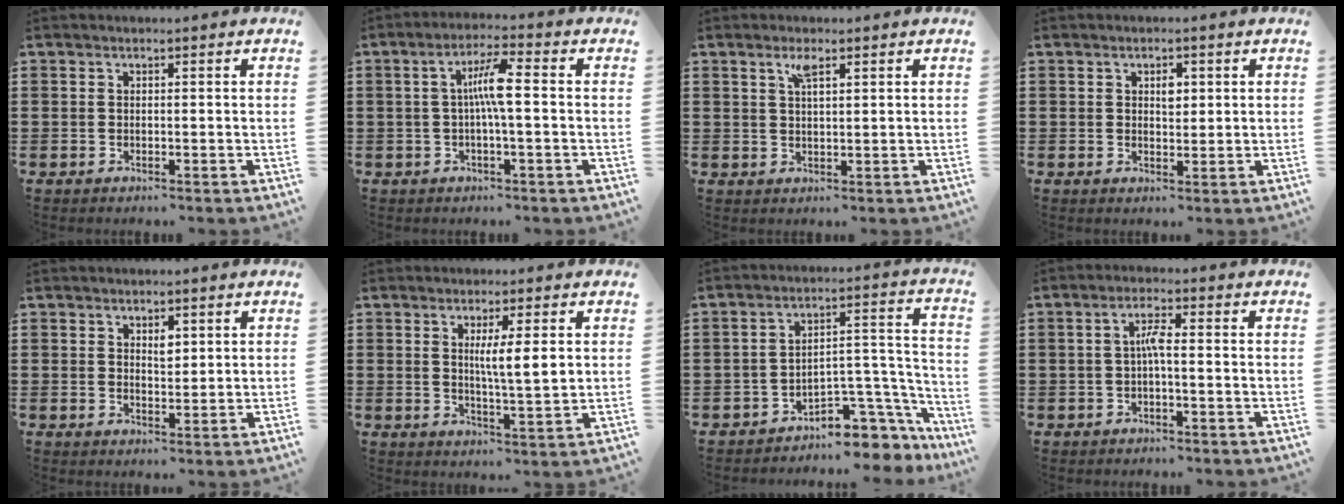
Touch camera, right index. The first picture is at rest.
{"total": 5.6, "force": [-0.1, 0.6, 5.6], "torque": [-0.105, 0.005, -0.007]}
{"total": 2.5, "force": [1.5, 0.6, 2.0], "torque": [-0.035, 0.001, 0.023]}
{"total": 2.3, "force": [0.8, 1.3, 1.7], "torque": [-0.019, 0.000, 0.010]}
{"total": 2.2, "force": [1.3, 1.2, 1.4], "torque": [-0.015, -0.002, 0.019]}
{"total": 5.0, "force": [1.2, 0.6, 4.8], "torque": [-0.086, -0.003, 0.015]}
{"total": 5.9, "force": [-4.6, 2.9, 2.3], "torque": [-0.031, 0.005, -0.088]}
{"total": 3.0, "force": [-0.5, 0.4, 2.9], "torque": [-0.057, 0.003, -0.012]}